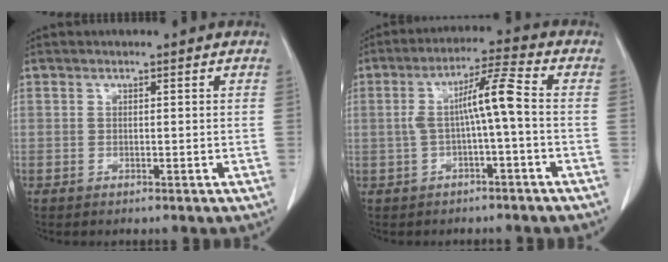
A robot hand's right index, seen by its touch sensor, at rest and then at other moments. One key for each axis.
{"total": 6.8, "fx": -0.5, "fy": 0.0, "fz": 6.8, "tx": -0.124, "ty": 0.025, "tz": -0.006}